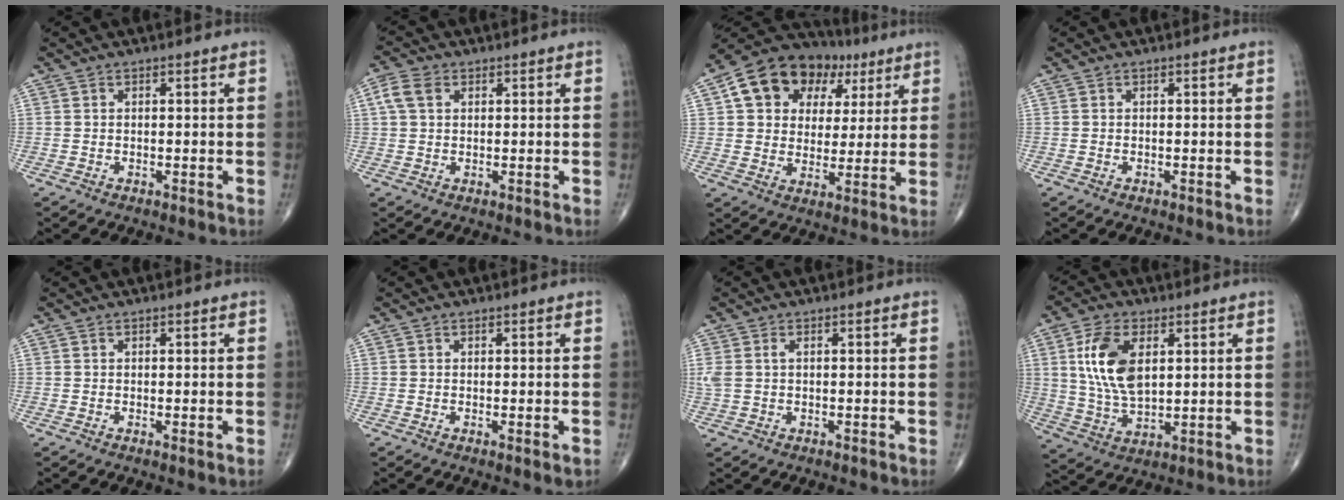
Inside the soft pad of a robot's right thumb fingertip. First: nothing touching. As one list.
[{"total": 4.1, "force": [1.4, 2.8, 2.6], "torque": [-0.060, 0.013, 0.026]}, {"total": 17.0, "force": [6.4, 12.9, 9.1], "torque": [-0.110, 0.015, 0.103]}, {"total": 0.0}, {"total": 0.7, "force": [0.0, 0.0, 0.7], "torque": [-0.014, -0.003, 0.001]}, {"total": 1.4, "force": [-0.2, 0.3, 1.3], "torque": [-0.019, -0.006, 0.000]}, {"total": 3.1, "force": [0.6, 1.8, 2.5], "torque": [-0.082, 0.018, 0.018]}, {"total": 12.1, "force": [3.2, 6.6, 9.7], "torque": [-0.182, -0.013, 0.065]}]